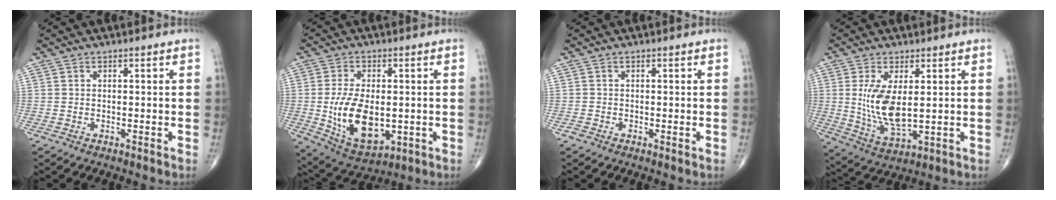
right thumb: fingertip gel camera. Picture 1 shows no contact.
{"total": 14.2, "force": [-1.4, 7.9, 11.7], "torque": [-0.199, -0.013, -0.005]}
{"total": 0.6, "force": [-0.3, 0.4, 0.4], "torque": [-0.005, -0.002, -0.009]}
{"total": 10.5, "force": [1.4, 4.6, 9.4], "torque": [-0.179, -0.023, 0.040]}